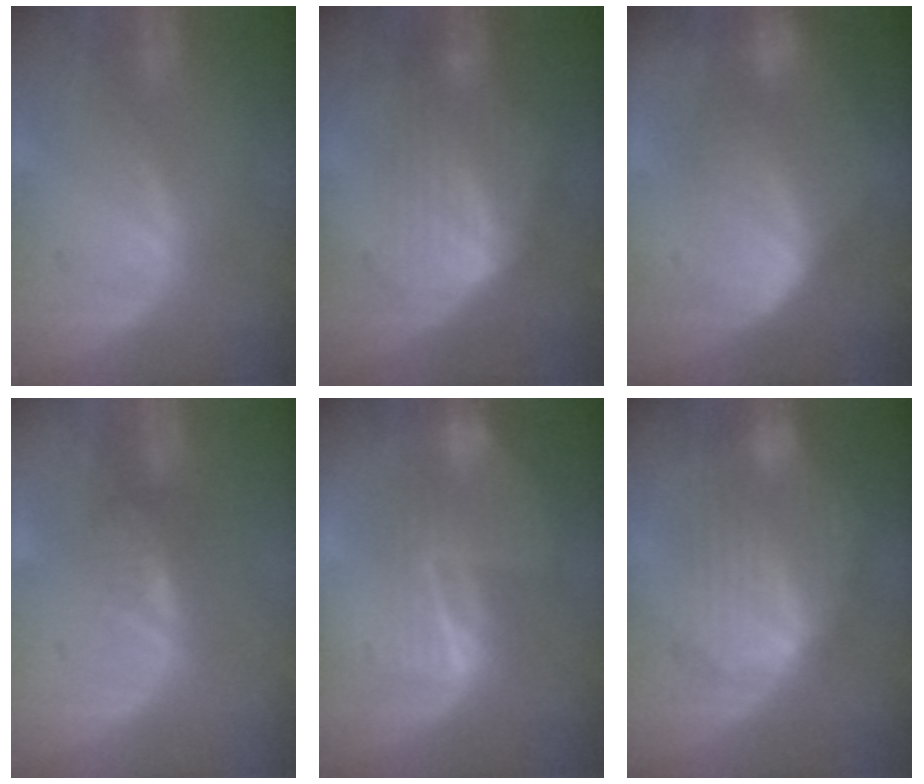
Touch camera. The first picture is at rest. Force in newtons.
{"total": 6.3, "press": 6.1, "slide": 1.6}
{"total": 6.7, "press": 6.5, "slide": 1.4}
{"total": 1.6, "press": 1.6, "slide": 0.2}
{"total": 7.8, "press": 6.9, "slide": 3.7}
{"total": 8.2, "press": 8.2, "slide": 0.2}